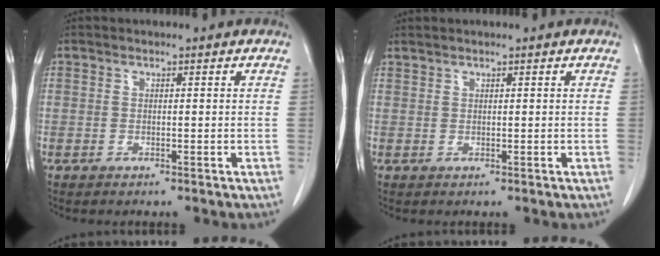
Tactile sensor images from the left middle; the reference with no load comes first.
{"total": 0.6, "force": [0.6, 0.0, 0.0], "torque": [-0.005, 0.005, 0.016]}